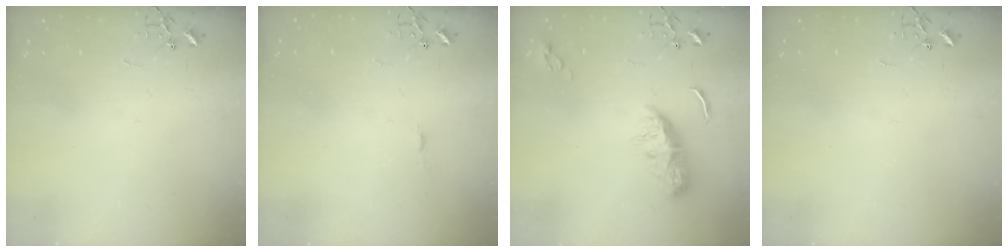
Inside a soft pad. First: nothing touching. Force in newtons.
{"total": 3.3, "press": 3.3, "slide": 0.4}
{"total": 9.1, "press": 9.1, "slide": 0.2}
{"total": 0.0}